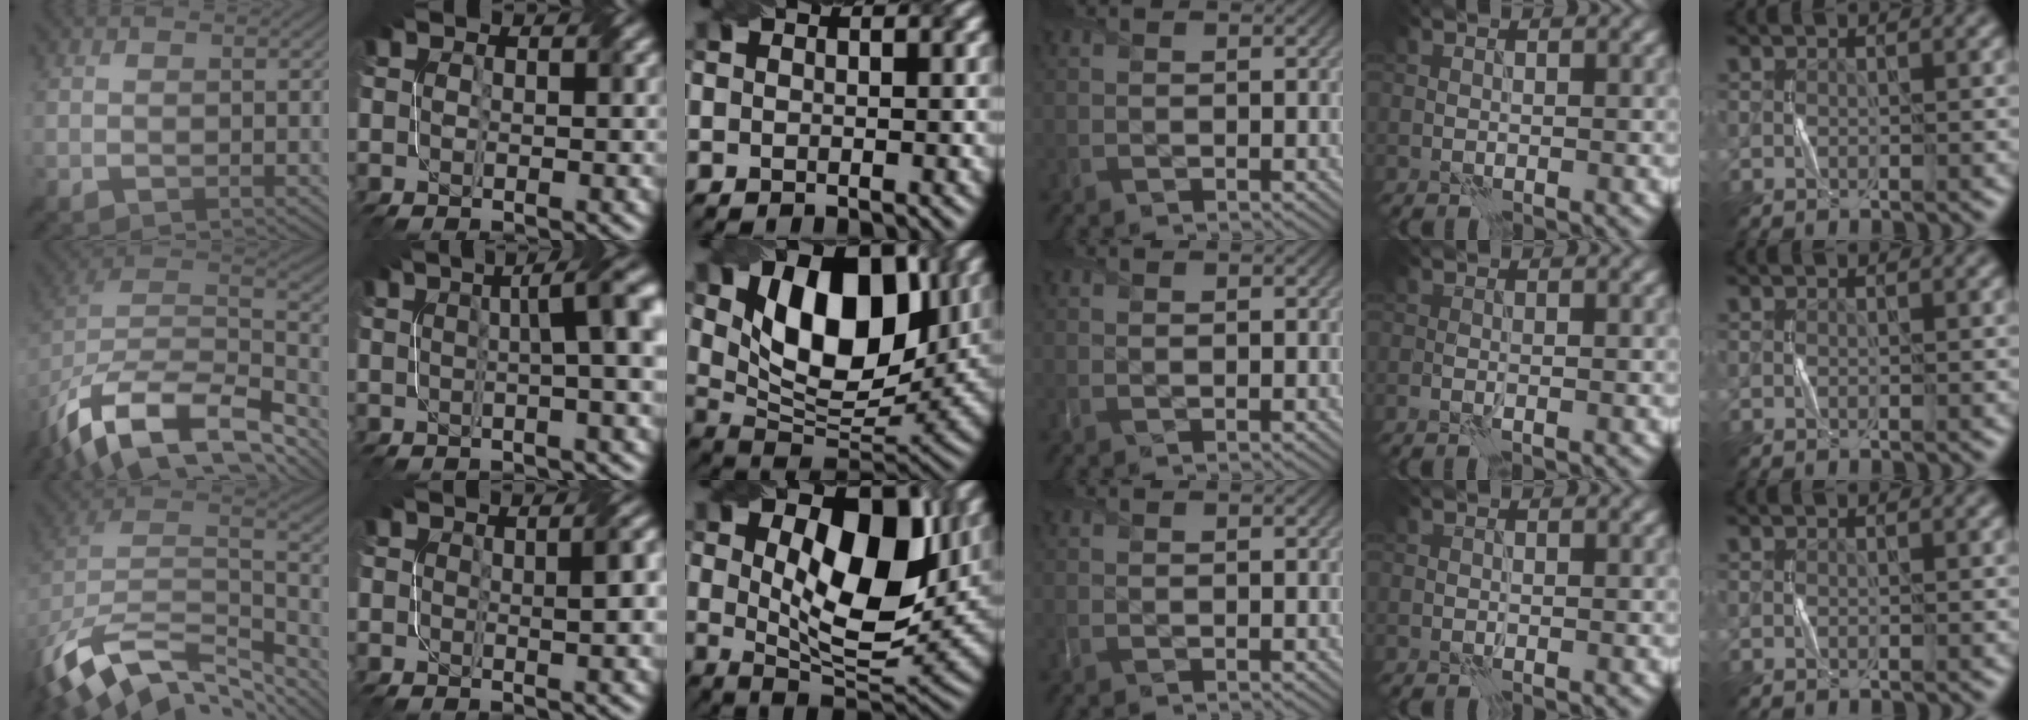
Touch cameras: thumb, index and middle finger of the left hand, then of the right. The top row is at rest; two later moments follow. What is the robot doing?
{"motion": "twist", "object": "screw"}